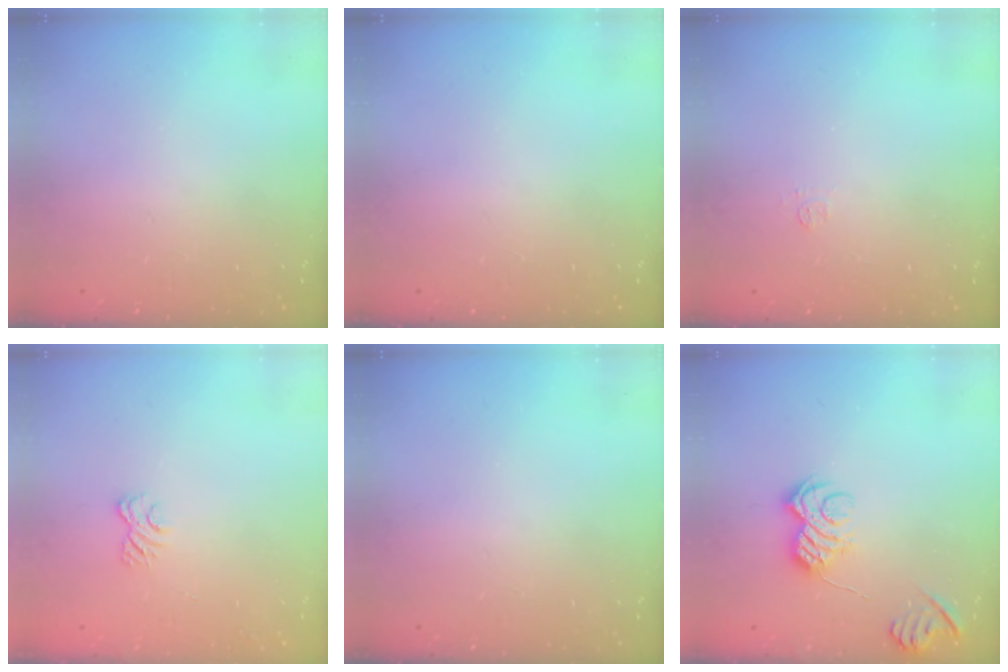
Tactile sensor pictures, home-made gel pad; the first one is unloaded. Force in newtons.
{"total": 0.0}
{"total": 3.2, "press": 3.2, "slide": 0.4}
{"total": 2.5, "press": 2.2, "slide": 1.2}
{"total": 0.0}
{"total": 9.1, "press": 9.0, "slide": 0.8}